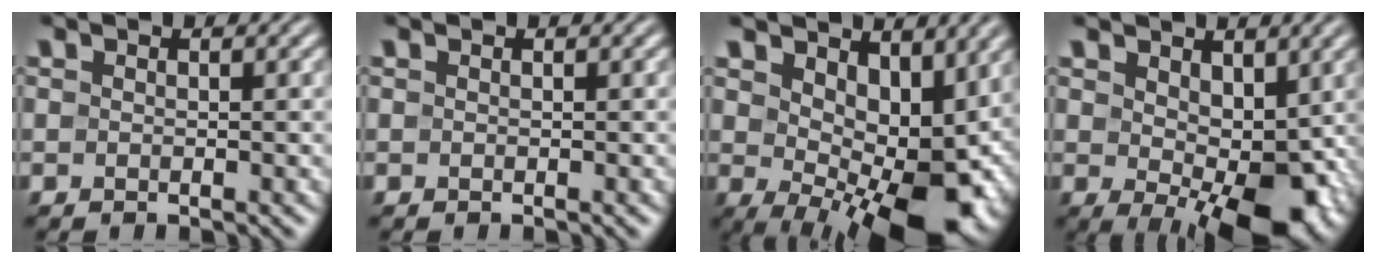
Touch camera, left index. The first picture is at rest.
{"total": 0.0}
{"total": 11.4, "force": [1.5, 6.2, 9.4], "torque": [-0.122, -0.019, 0.040]}
{"total": 9.4, "force": [-0.5, 5.1, 7.9], "torque": [-0.118, -0.015, 0.001]}